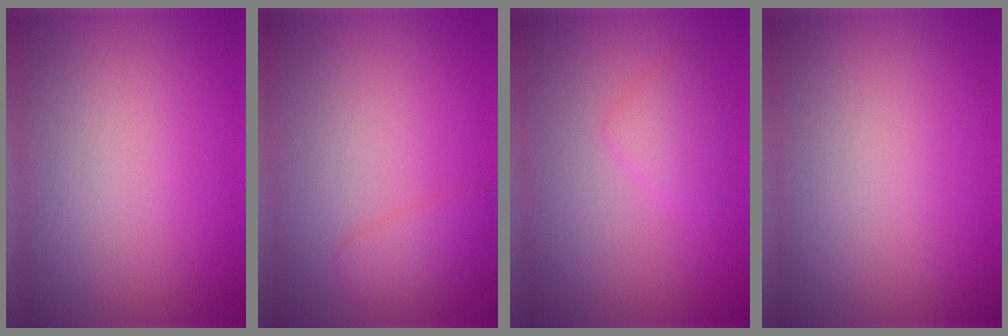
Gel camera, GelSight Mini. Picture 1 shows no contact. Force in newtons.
{"total": 1.9, "press": 1.9, "slide": 0.1}
{"total": 1.6, "press": 1.6, "slide": 0.1}
{"total": 0.0}